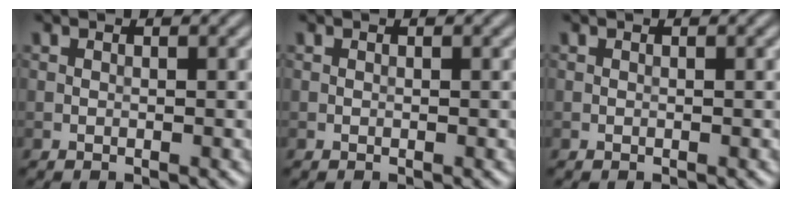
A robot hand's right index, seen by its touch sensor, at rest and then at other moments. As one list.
[{"total": 0.0}, {"total": 0.0}]